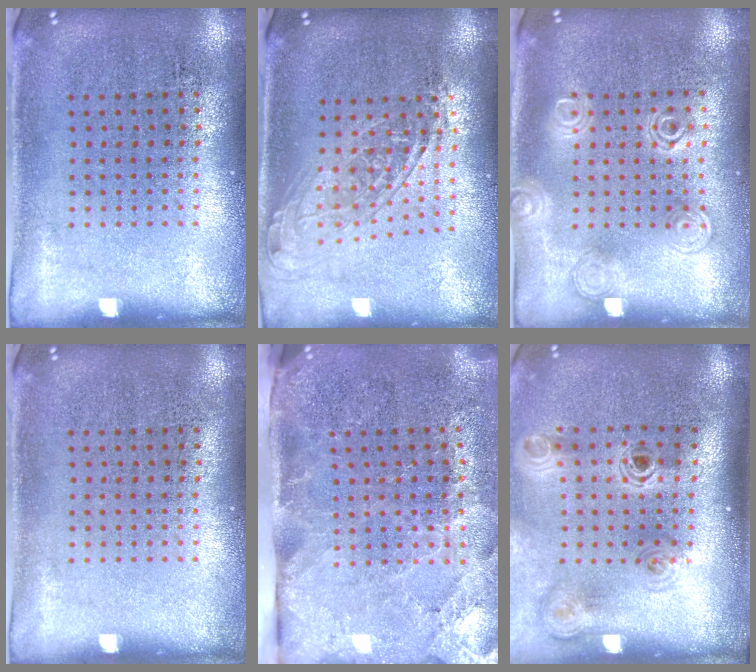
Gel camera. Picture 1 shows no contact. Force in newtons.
{"total": 1.6, "press": 1.3, "slide": 0.9}
{"total": 1.0, "press": 1.0, "slide": 0.1}
{"total": 0.0}
{"total": 3.9, "press": 3.2, "slide": 2.3}
{"total": 1.3, "press": 1.2, "slide": 0.5}